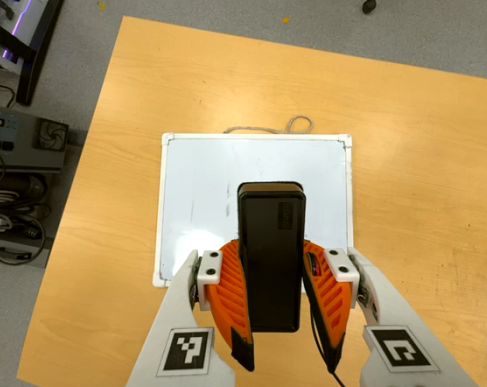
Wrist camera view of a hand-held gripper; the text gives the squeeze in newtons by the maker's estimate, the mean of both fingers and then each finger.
{"total": 8.5, "left": 7.1, "right": 10.0}